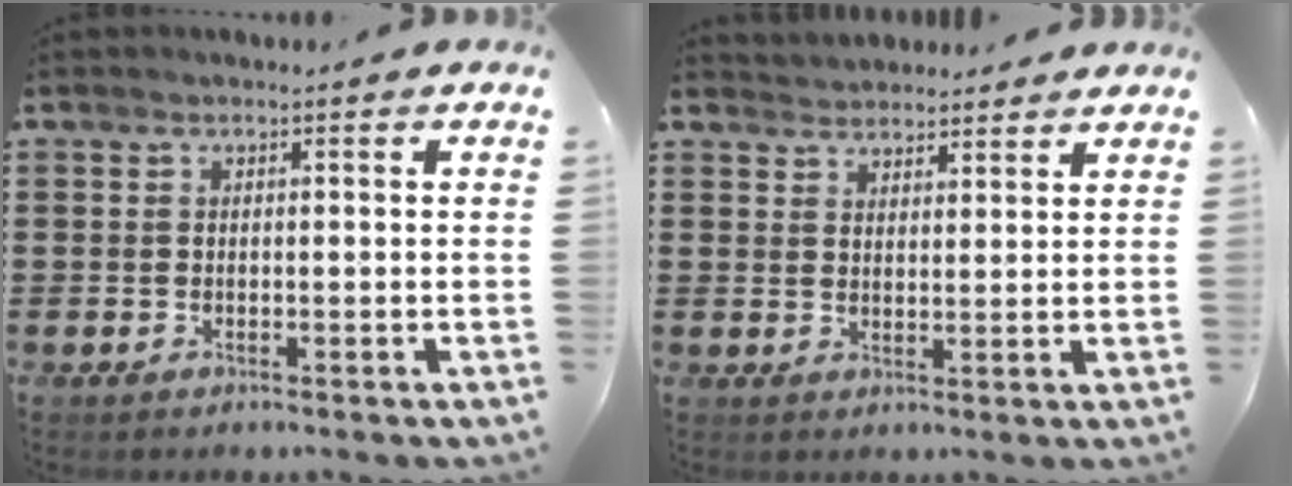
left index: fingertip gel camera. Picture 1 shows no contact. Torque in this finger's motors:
{"motor_torque": [1.07, 1.06, -0.02, 0.01]}